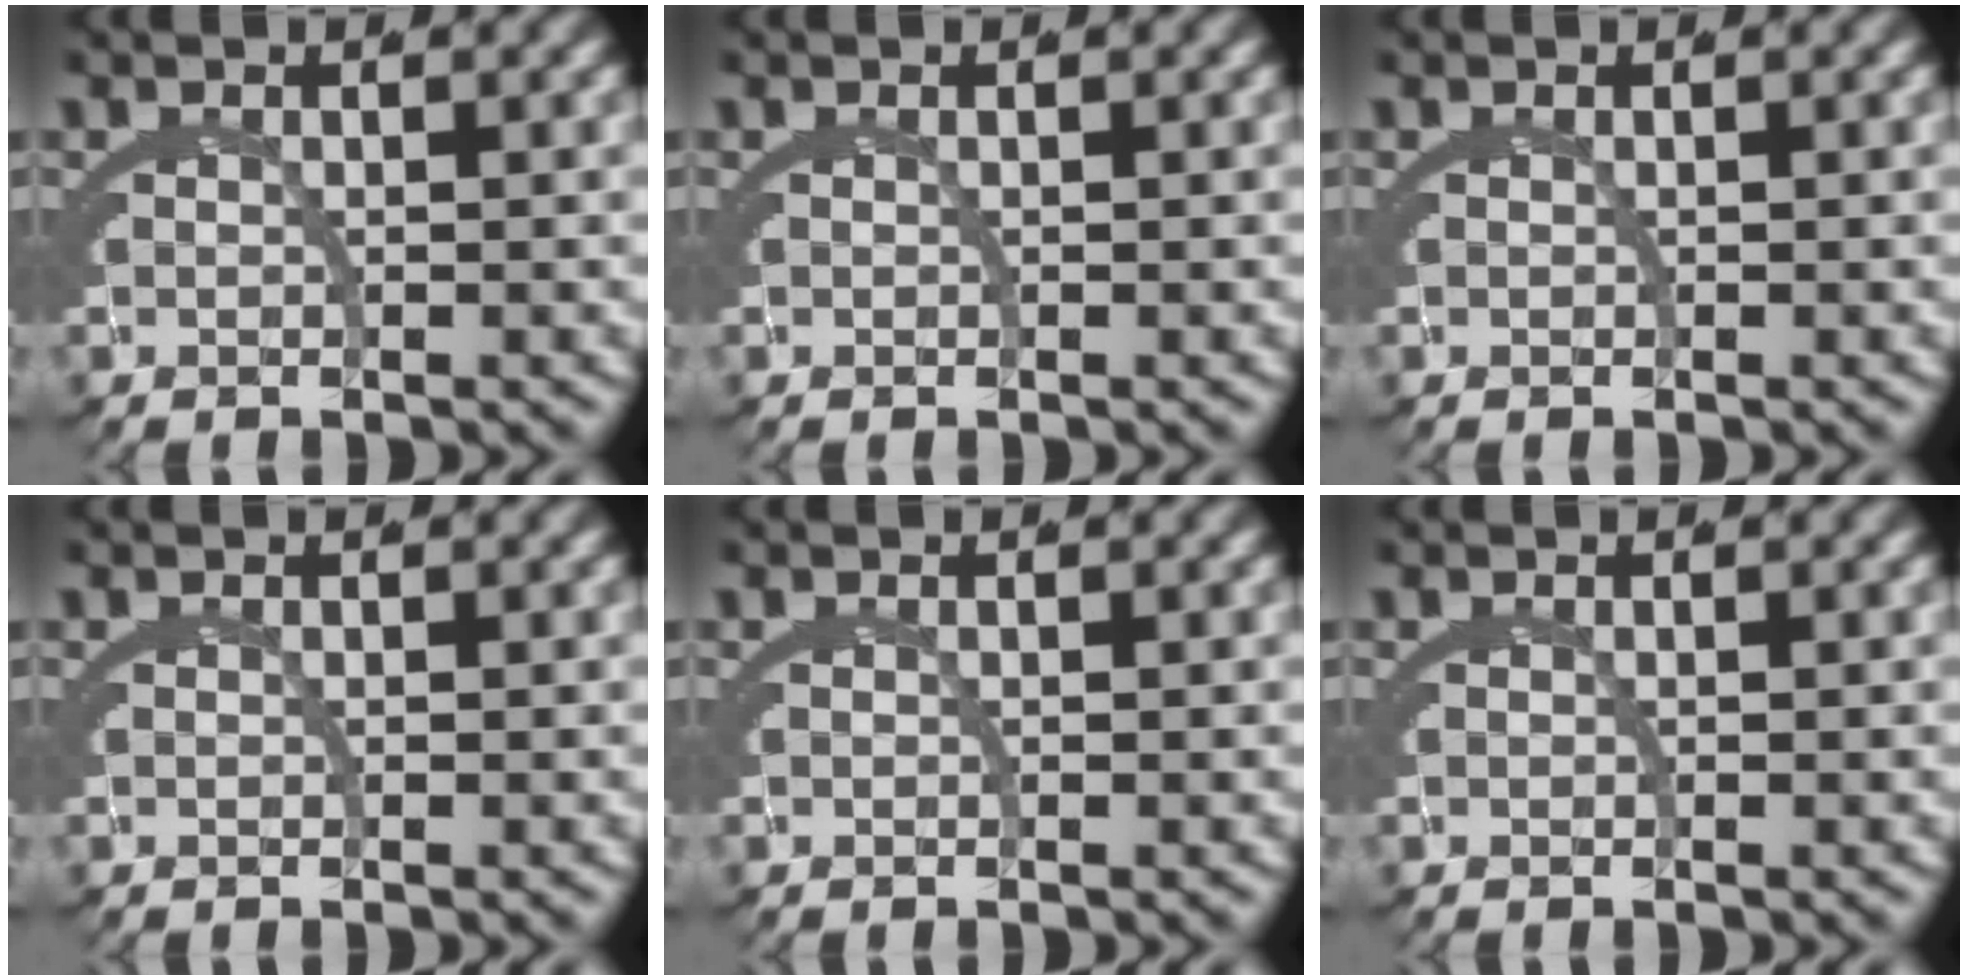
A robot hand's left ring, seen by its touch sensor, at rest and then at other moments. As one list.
[{"total": 0.0}, {"total": 0.0}, {"total": 0.0}, {"total": 0.0}, {"total": 0.0}]